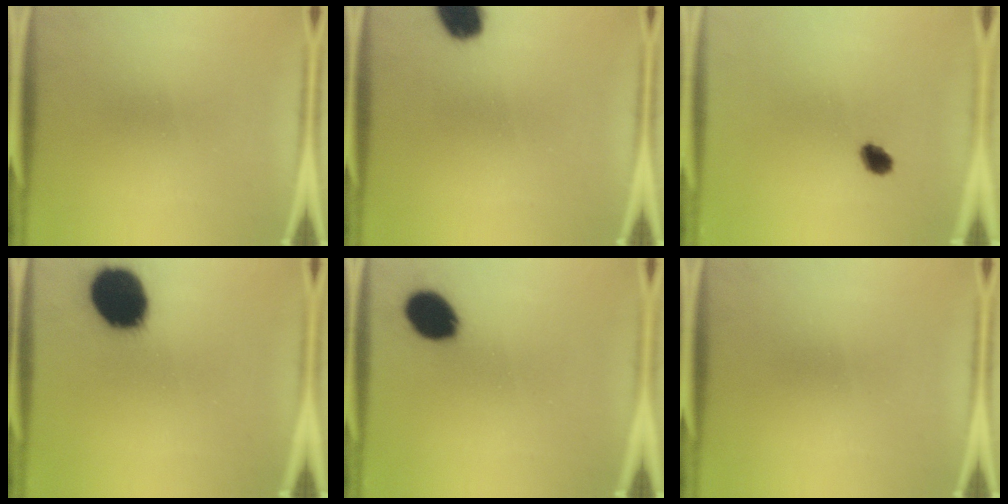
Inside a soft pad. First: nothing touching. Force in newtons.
{"total": 9.6}
{"total": 3.1}
{"total": 19.7}
{"total": 10.9}
{"total": 0.0}